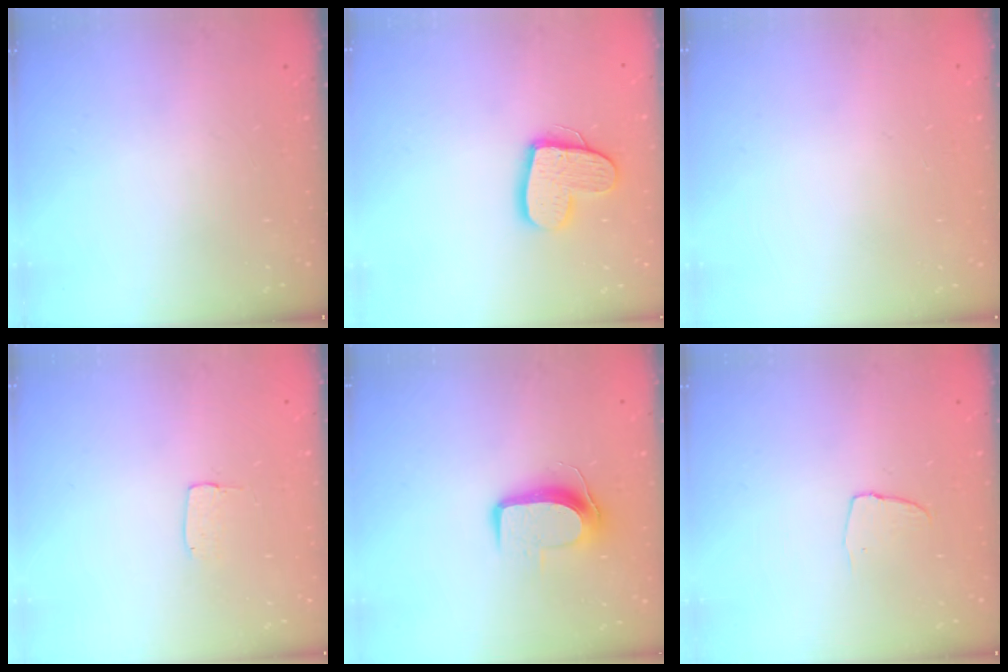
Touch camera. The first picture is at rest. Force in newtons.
{"total": 13.7, "press": 13.6, "slide": 1.1}
{"total": 0.0}
{"total": 2.9, "press": 2.9, "slide": 0.2}
{"total": 8.7, "press": 8.6, "slide": 0.7}
{"total": 4.3, "press": 4.3, "slide": 0.3}